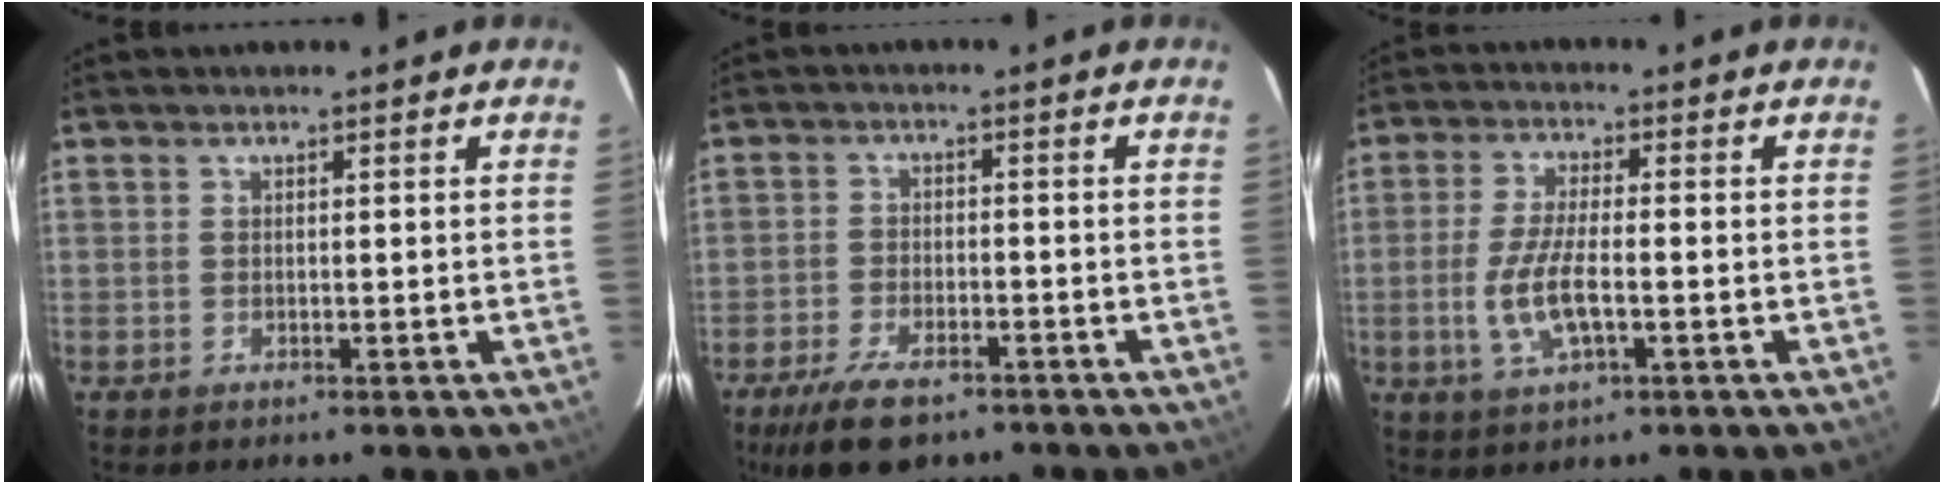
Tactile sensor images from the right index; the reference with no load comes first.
{"total": 10.2, "force": [-7.3, 4.2, 5.8], "torque": [-0.139, -0.017, -0.125]}
{"total": 8.5, "force": [-2.1, 2.7, 7.8], "torque": [-0.161, -0.008, -0.040]}